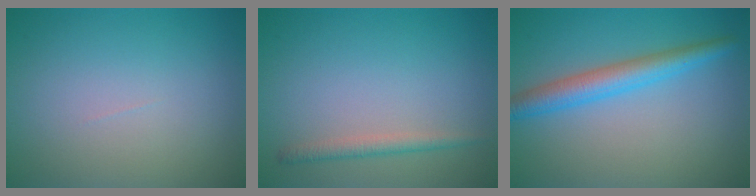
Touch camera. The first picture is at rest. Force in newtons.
{"total": 1.6, "press": 1.6, "slide": 0.0}
{"total": 3.9, "press": 3.9, "slide": 0.1}